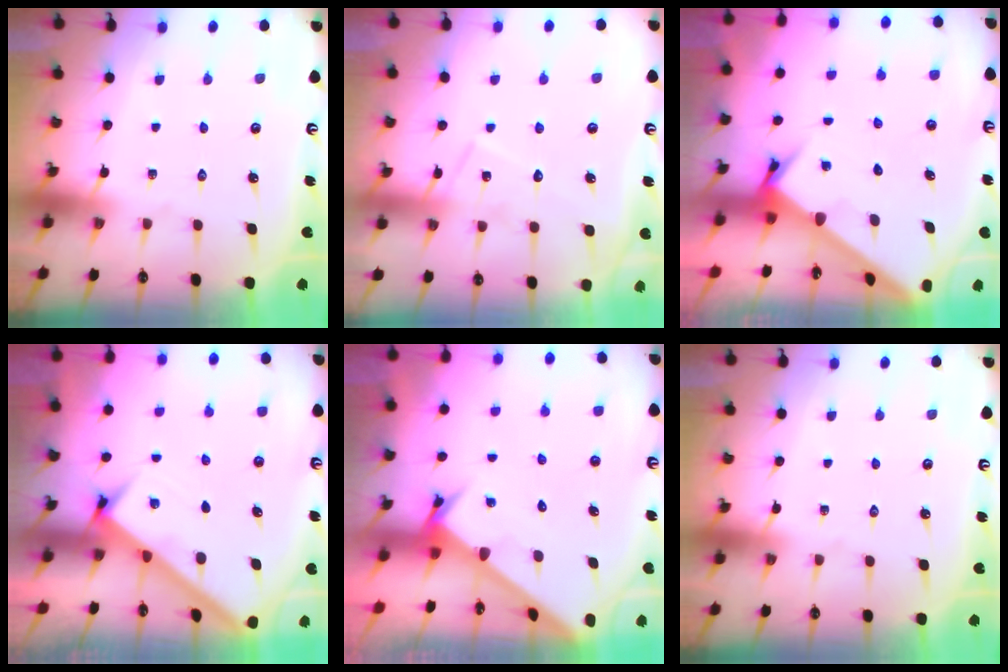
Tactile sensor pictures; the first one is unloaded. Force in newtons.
{"total": 9.4, "press": 9.4, "slide": 0.8}
{"total": 2.5, "press": 2.5, "slide": 0.3}
{"total": 2.9, "press": 2.8, "slide": 0.4}
{"total": 2.6, "press": 2.6, "slide": 0.3}
{"total": 0.0}